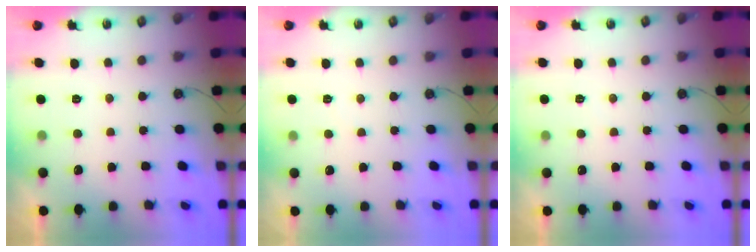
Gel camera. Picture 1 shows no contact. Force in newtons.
{"total": 2.4, "press": 2.4, "slide": 0.4}
{"total": 3.1, "press": 3.1, "slide": 0.5}